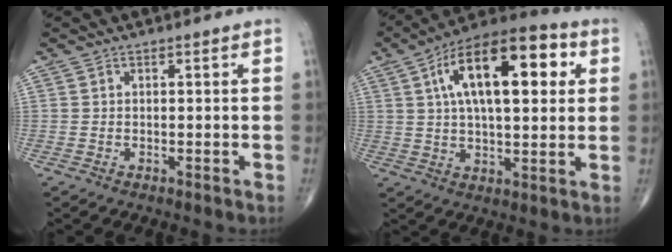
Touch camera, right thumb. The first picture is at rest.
{"total": 21.1, "force": [6.0, 9.3, 18.0], "torque": [-0.270, 0.015, 0.086]}